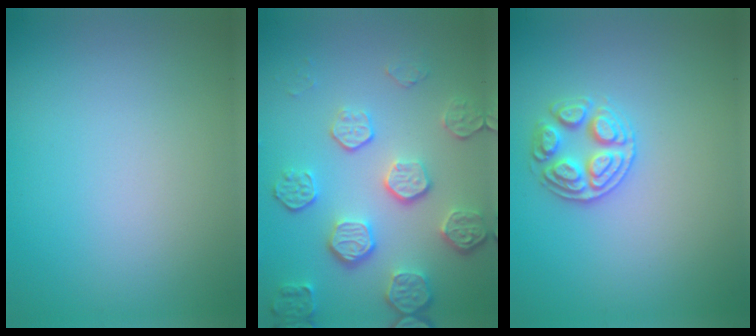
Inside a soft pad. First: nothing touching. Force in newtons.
{"total": 5.4, "press": 4.1, "slide": 3.6}
{"total": 2.6, "press": 2.6, "slide": 0.4}